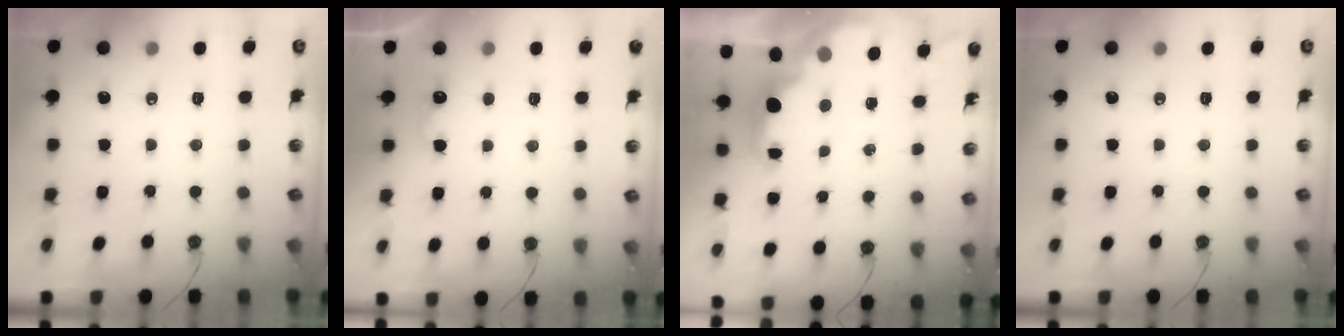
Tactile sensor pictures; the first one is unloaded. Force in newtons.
{"total": 5.5, "press": 5.4, "slide": 1.0}
{"total": 2.2, "press": 2.1, "slide": 0.8}
{"total": 0.0}